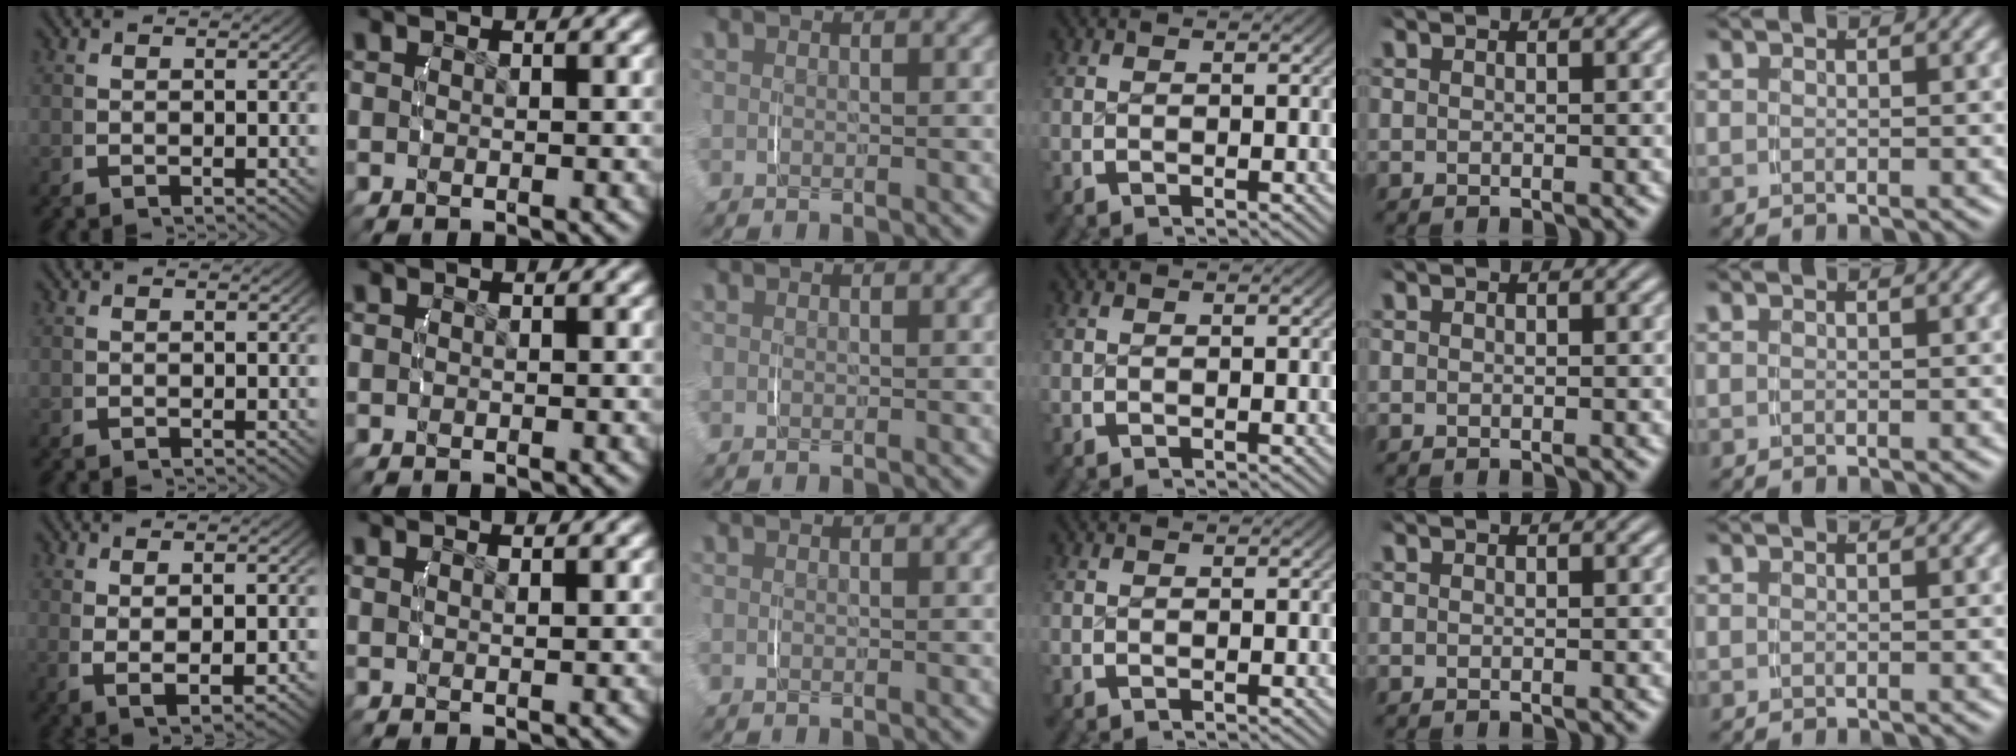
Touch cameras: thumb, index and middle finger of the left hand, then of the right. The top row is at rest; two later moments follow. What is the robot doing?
{"motion": "lift_and_place", "object": "scarf"}